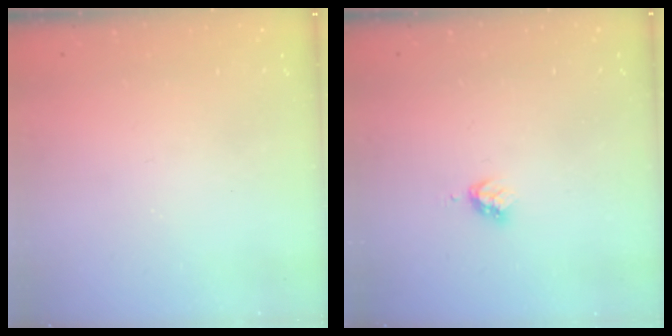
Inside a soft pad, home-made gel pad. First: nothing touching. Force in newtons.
{"total": 2.9, "press": 2.8, "slide": 0.4}